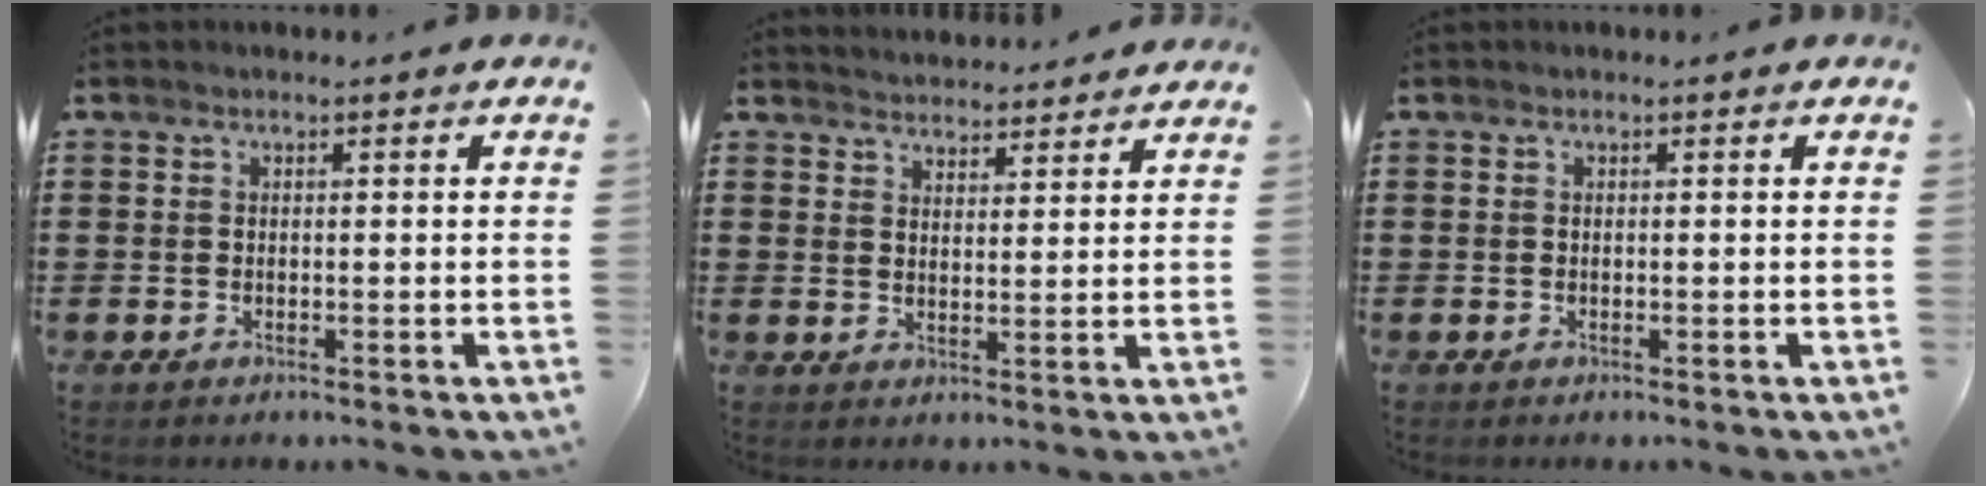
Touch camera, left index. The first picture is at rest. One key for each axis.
{"total": 3.2, "fx": 3.2, "fy": 0.2, "fz": -0.3, "tx": -0.004, "ty": -0.014, "tz": 0.059}
{"total": 0.0}